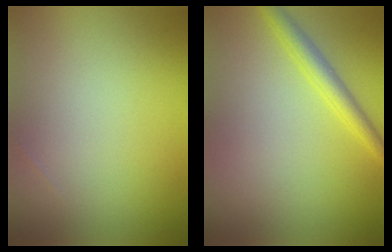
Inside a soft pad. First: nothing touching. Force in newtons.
{"total": 2.3, "press": 2.3, "slide": 0.1}